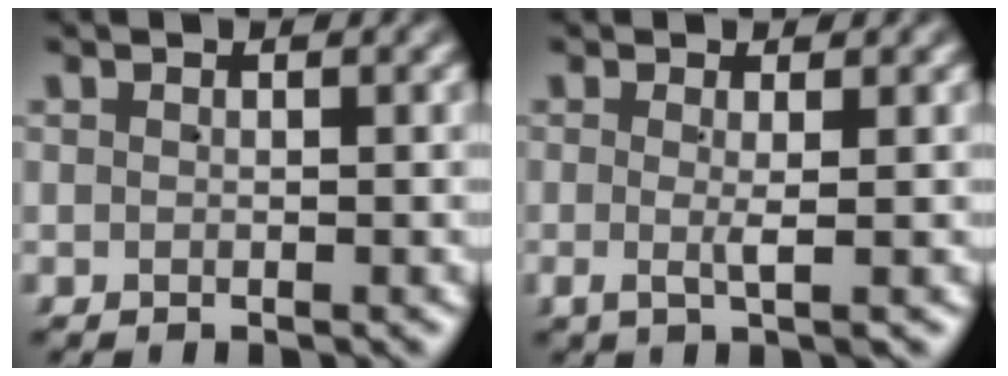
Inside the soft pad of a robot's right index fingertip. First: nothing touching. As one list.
[{"total": 1.8, "force": [-0.3, -0.1, 1.8], "torque": [-0.039, -0.009, -0.001]}]